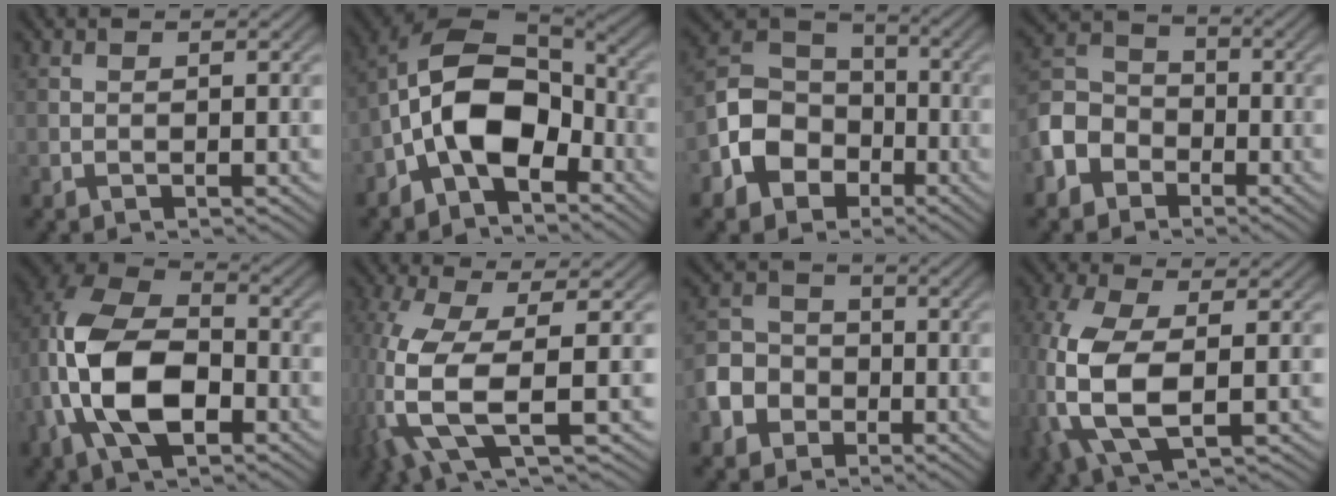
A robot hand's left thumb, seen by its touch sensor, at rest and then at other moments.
{"total": 12.1, "force": [-4.0, 7.0, 9.0], "torque": [-0.170, 0.009, -0.092]}
{"total": 9.2, "force": [-3.8, 7.1, 4.5], "torque": [-0.103, -0.002, -0.091]}
{"total": 7.5, "force": [-3.9, 5.6, 3.1], "torque": [-0.089, 0.000, -0.102]}
{"total": 12.9, "force": [-3.1, 7.9, 9.8], "torque": [-0.211, -0.004, -0.071]}
{"total": 9.9, "force": [-1.5, 3.3, 9.3], "torque": [-0.216, -0.010, -0.035]}
{"total": 6.6, "force": [-3.0, 5.3, 2.5], "torque": [-0.068, -0.009, -0.075]}
{"total": 11.9, "force": [-0.9, 6.2, 10.2], "torque": [-0.269, -0.008, -0.017]}